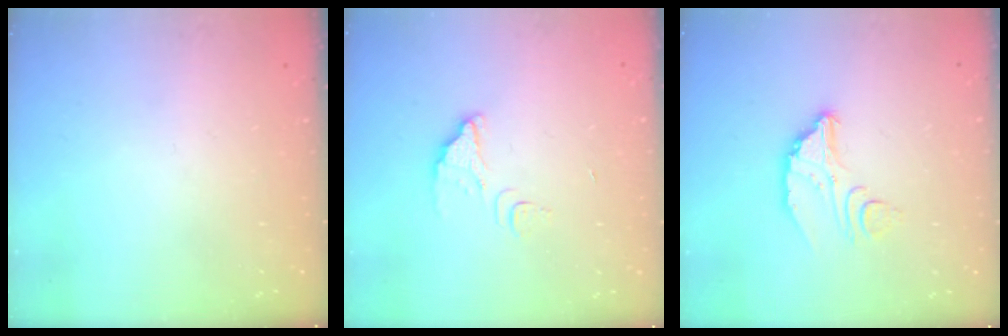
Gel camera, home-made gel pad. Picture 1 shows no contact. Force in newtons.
{"total": 4.2, "press": 4.2, "slide": 0.3}
{"total": 6.5, "press": 6.5, "slide": 0.4}